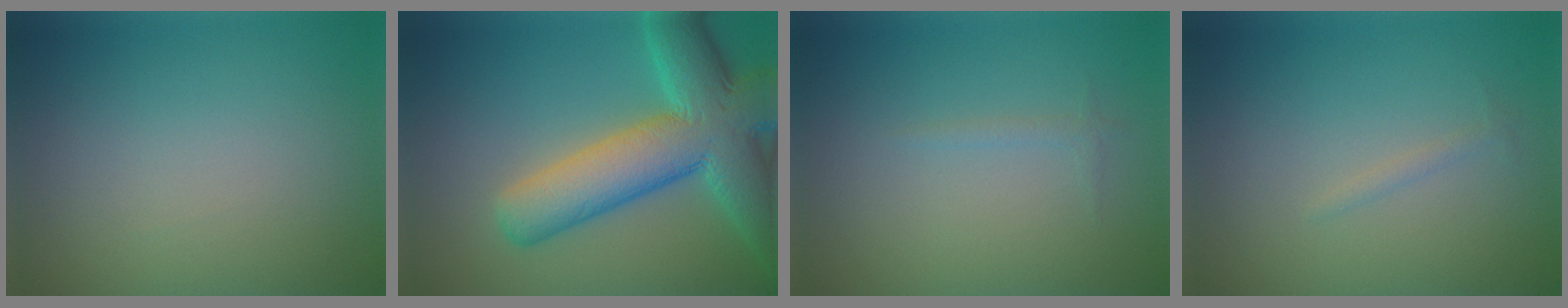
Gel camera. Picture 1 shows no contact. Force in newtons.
{"total": 10.9, "press": 10.9, "slide": 0.5}
{"total": 0.6, "press": 0.6, "slide": 0.1}
{"total": 0.6, "press": 0.6, "slide": 0.0}